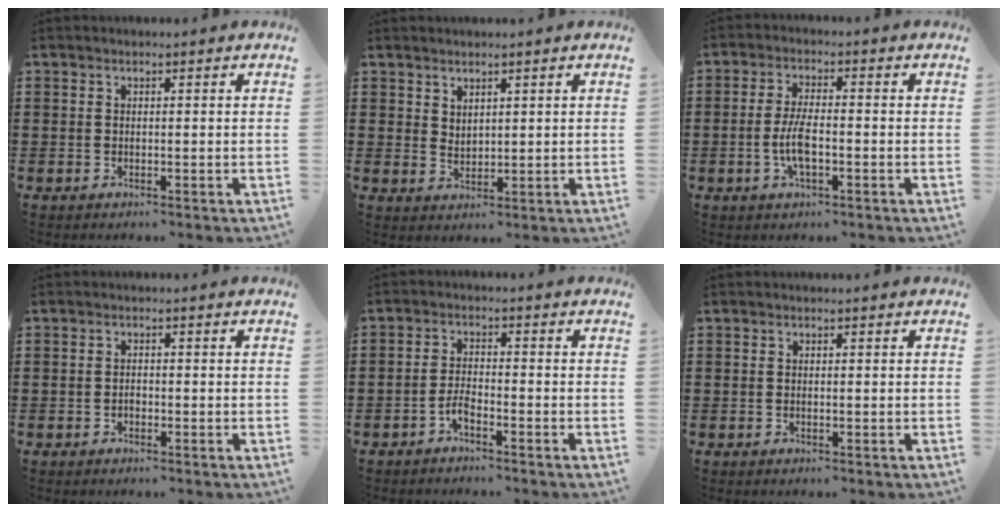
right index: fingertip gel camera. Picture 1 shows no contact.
{"total": 2.2, "force": [2.0, 0.9, 0.0], "torque": [-0.005, 0.002, 0.041]}
{"total": 5.2, "force": [-1.4, 1.5, 4.8], "torque": [-0.104, -0.002, -0.031]}
{"total": 1.0, "force": [-0.6, 0.5, 0.6], "torque": [-0.015, -0.004, -0.010]}
{"total": 2.6, "force": [-2.0, 0.5, 1.5], "torque": [-0.037, 0.002, -0.042]}
{"total": 0.0}